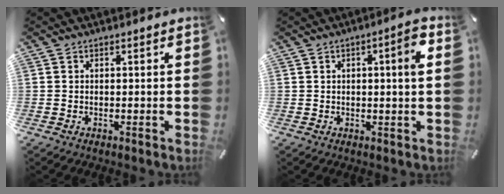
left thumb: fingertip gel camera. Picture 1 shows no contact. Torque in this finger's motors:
{"motor_torque": [0.11, 0.05, 0.28, 0.24, -0.04]}